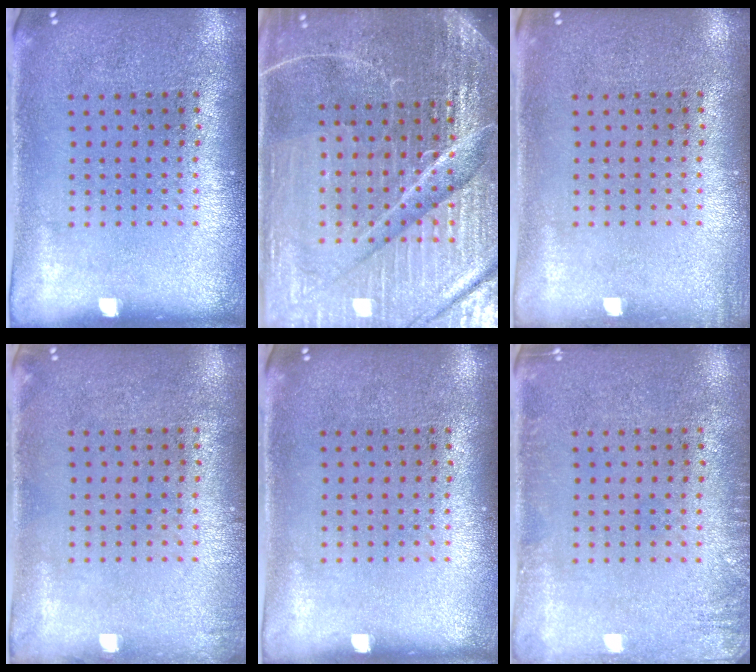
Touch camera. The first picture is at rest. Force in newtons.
{"total": 6.4, "press": 5.7, "slide": 3.0}
{"total": 0.7, "press": 0.7, "slide": 0.0}
{"total": 0.6, "press": 0.6, "slide": 0.1}
{"total": 0.0}
{"total": 1.4, "press": 1.4, "slide": 0.3}